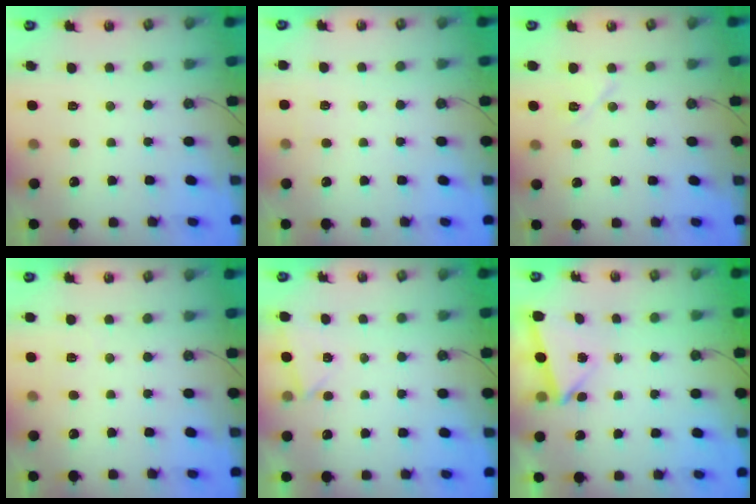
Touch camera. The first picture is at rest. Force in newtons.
{"total": 2.2, "press": 2.1, "slide": 0.2}
{"total": 8.5, "press": 5.0, "slide": 7.0}
{"total": 3.1, "press": 2.1, "slide": 2.2}
{"total": 2.8, "press": 1.9, "slide": 2.1}
{"total": 2.9, "press": 2.6, "slide": 1.2}